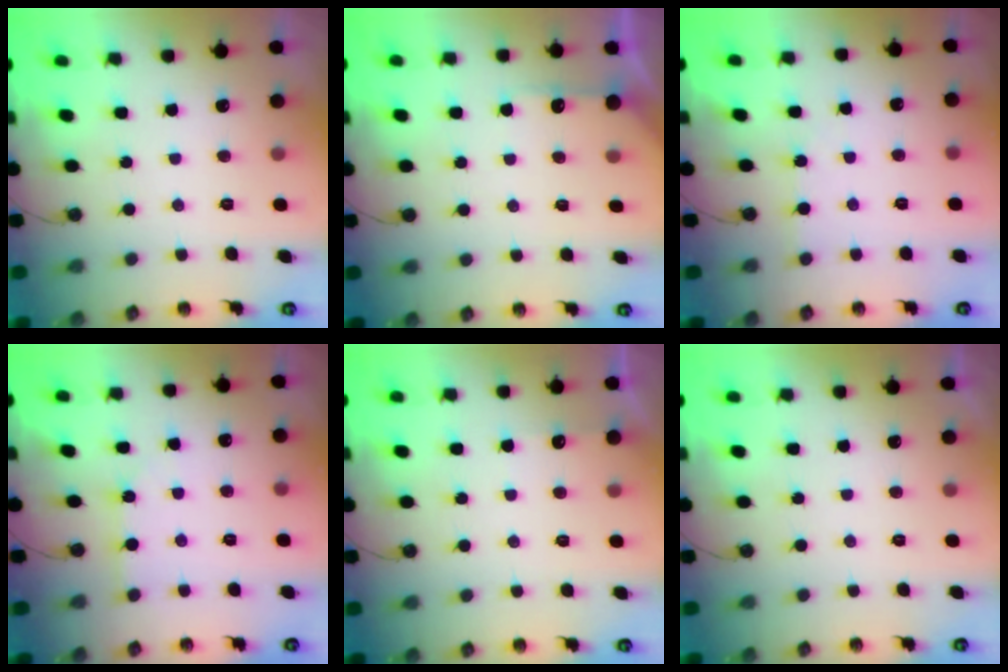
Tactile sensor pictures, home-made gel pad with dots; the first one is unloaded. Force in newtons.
{"total": 4.7, "press": 4.7, "slide": 0.5}
{"total": 1.8, "press": 1.8, "slide": 0.3}
{"total": 2.4, "press": 2.4, "slide": 0.3}
{"total": 3.8, "press": 3.8, "slide": 0.6}
{"total": 0.0}